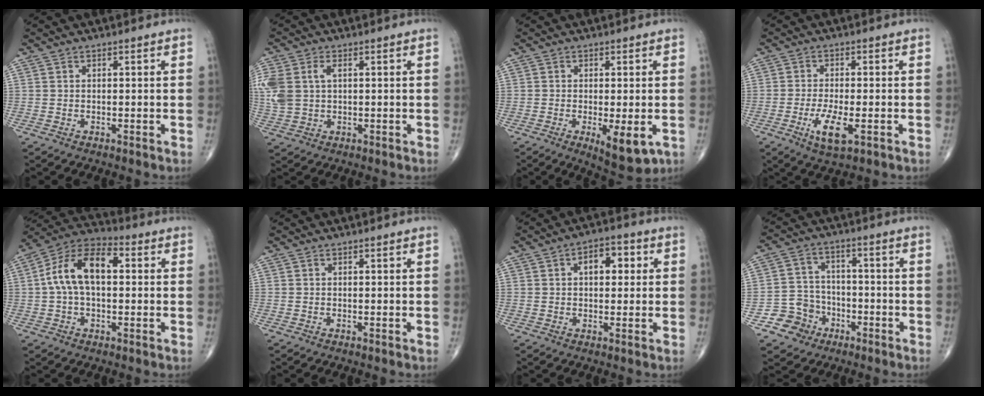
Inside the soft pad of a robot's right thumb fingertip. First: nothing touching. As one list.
[{"total": 9.8, "force": [2.0, 6.5, 7.1], "torque": [-0.199, 0.012, 0.046]}, {"total": 7.4, "force": [-2.2, 2.5, 6.6], "torque": [-0.094, -0.019, -0.028]}, {"total": 6.5, "force": [-2.4, 2.1, 5.6], "torque": [-0.109, -0.006, -0.038]}, {"total": 12.9, "force": [1.4, 7.2, 10.6], "torque": [-0.196, 0.038, 0.015]}, {"total": 0.0}, {"total": 6.5, "force": [1.6, 3.8, 5.0], "torque": [-0.048, 0.010, 0.017]}, {"total": 7.6, "force": [-3.9, 6.4, 0.9], "torque": [0.020, 0.035, -0.070]}]